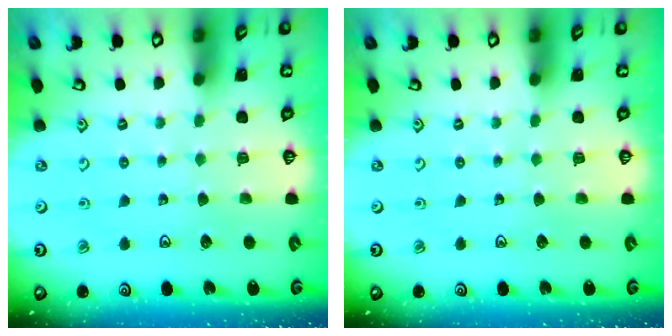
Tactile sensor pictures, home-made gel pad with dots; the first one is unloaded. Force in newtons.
{"total": 0.0}